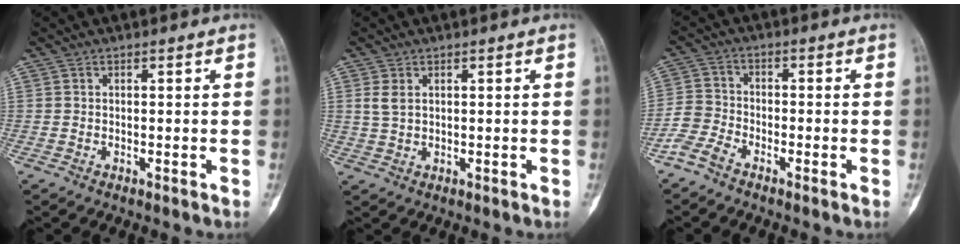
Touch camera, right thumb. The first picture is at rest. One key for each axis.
{"total": 2.6, "fx": 1.0, "fy": 1.6, "fz": 1.8, "tx": -0.040, "ty": 0.002, "tz": 0.026}
{"total": 4.3, "fx": -3.4, "fy": 2.0, "fz": 1.8, "tx": -0.038, "ty": 0.009, "tz": -0.080}